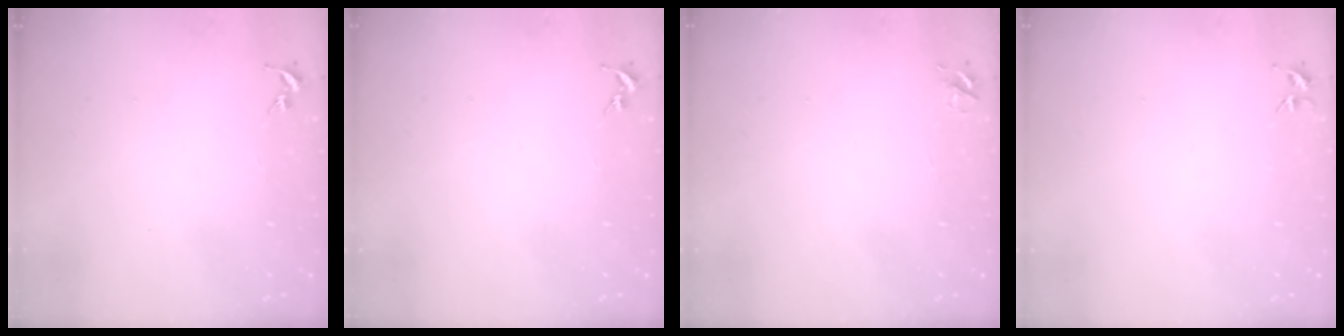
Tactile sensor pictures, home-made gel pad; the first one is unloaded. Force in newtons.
{"total": 0.0}
{"total": 4.7, "press": 4.7, "slide": 0.6}
{"total": 3.7, "press": 3.7, "slide": 0.4}